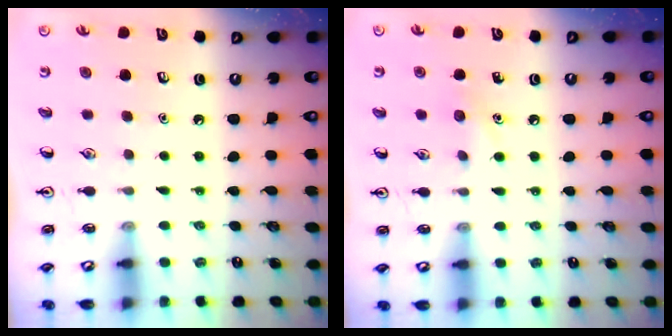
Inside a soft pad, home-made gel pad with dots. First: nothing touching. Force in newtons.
{"total": 5.8, "press": 5.5, "slide": 2.0}